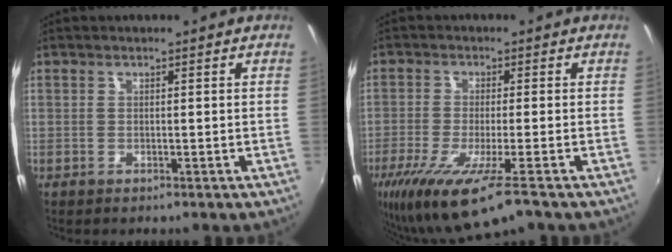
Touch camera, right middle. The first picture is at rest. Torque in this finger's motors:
{"motor_torque": [1.09, -1.05, 0.44, 0.12]}